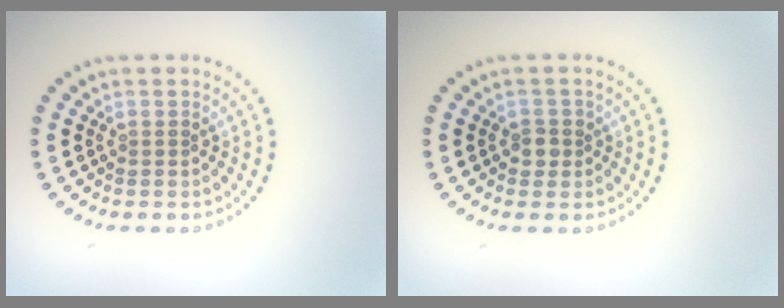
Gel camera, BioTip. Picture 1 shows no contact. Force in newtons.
{"total": 1.4, "press": 1.2, "slide": 0.6}